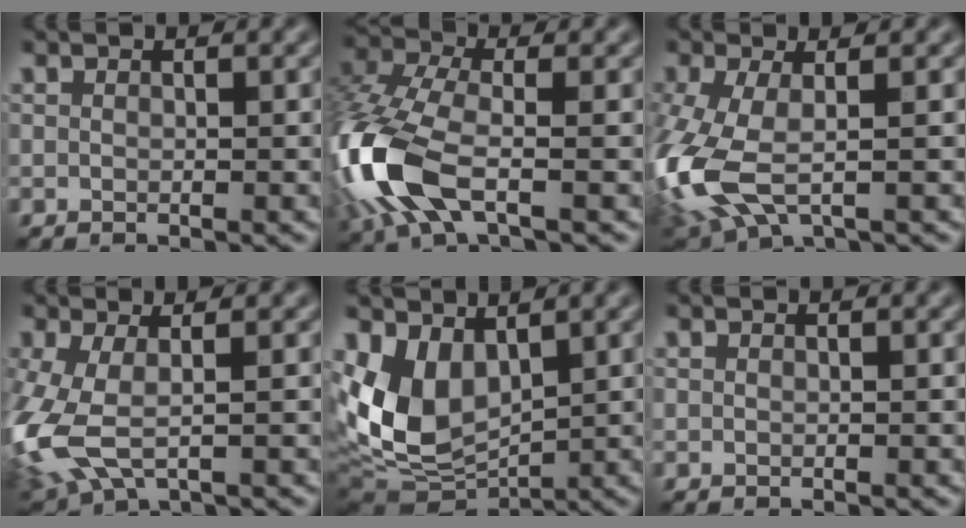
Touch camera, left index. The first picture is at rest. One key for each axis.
{"total": 9.4, "fx": -3.6, "fy": 4.6, "fz": 7.4, "tx": -0.193, "ty": -0.008, "tz": -0.085}
{"total": 7.8, "fx": -2.8, "fy": 3.6, "fz": 6.4, "tx": -0.179, "ty": -0.019, "tz": -0.055}
{"total": 6.7, "fx": -2.1, "fy": 3.1, "fz": 5.5, "tx": -0.157, "ty": -0.015, "tz": -0.042}
{"total": 8.0, "fx": 1.2, "fy": 5.2, "fz": 5.9, "tx": -0.133, "ty": -0.014, "tz": 0.027}
{"total": 0.0}